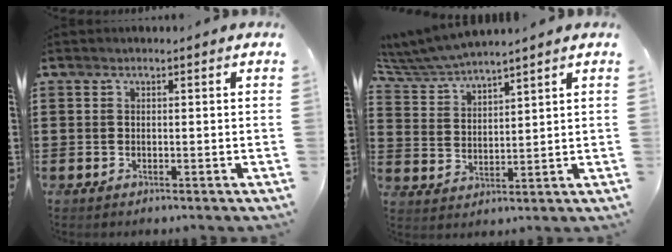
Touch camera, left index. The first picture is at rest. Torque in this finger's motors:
{"motor_torque": [-0.29, 0.47, 0.20, 0.06]}